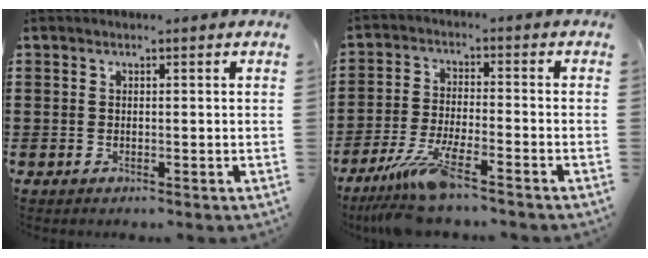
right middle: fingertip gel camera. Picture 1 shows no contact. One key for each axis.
{"total": 8.0, "fx": -6.2, "fy": 0.8, "fz": 5.0, "tx": -0.115, "ty": -0.020, "tz": -0.119}